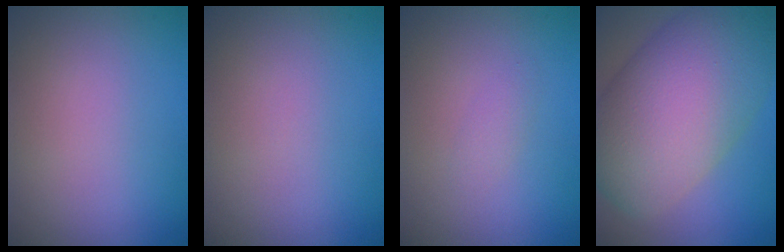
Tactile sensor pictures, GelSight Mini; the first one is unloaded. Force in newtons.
{"total": 0.0}
{"total": 0.8, "press": 0.8, "slide": 0.1}
{"total": 13.5, "press": 13.5, "slide": 0.7}